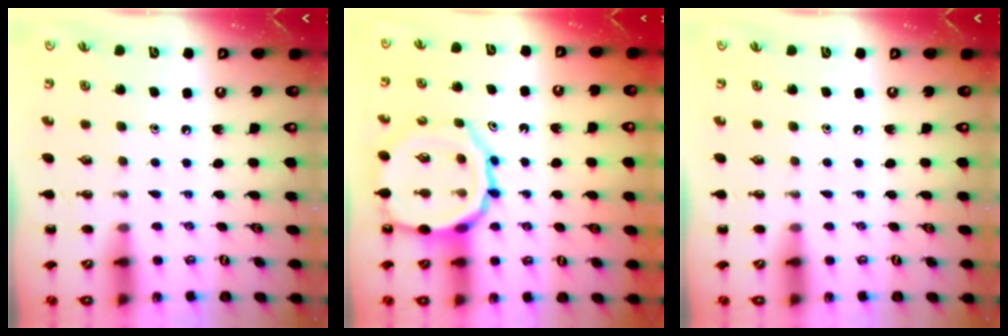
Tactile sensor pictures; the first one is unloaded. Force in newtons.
{"total": 14.6, "press": 14.4, "slide": 2.3}
{"total": 0.0}